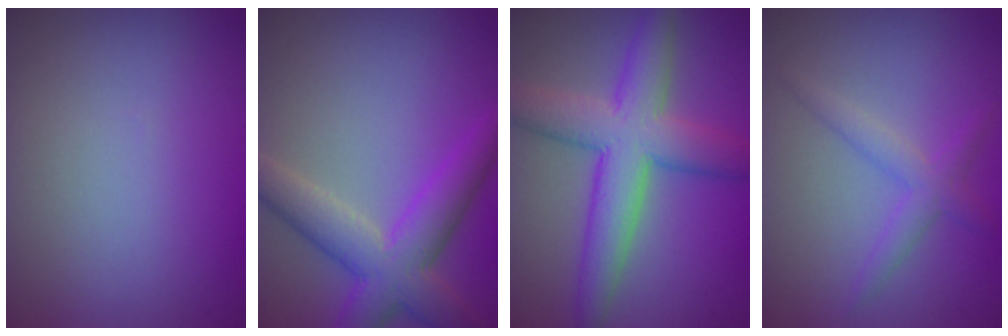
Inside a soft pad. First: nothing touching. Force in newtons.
{"total": 6.2, "press": 6.2, "slide": 0.5}
{"total": 7.4, "press": 7.3, "slide": 0.4}
{"total": 2.2, "press": 2.2, "slide": 0.1}